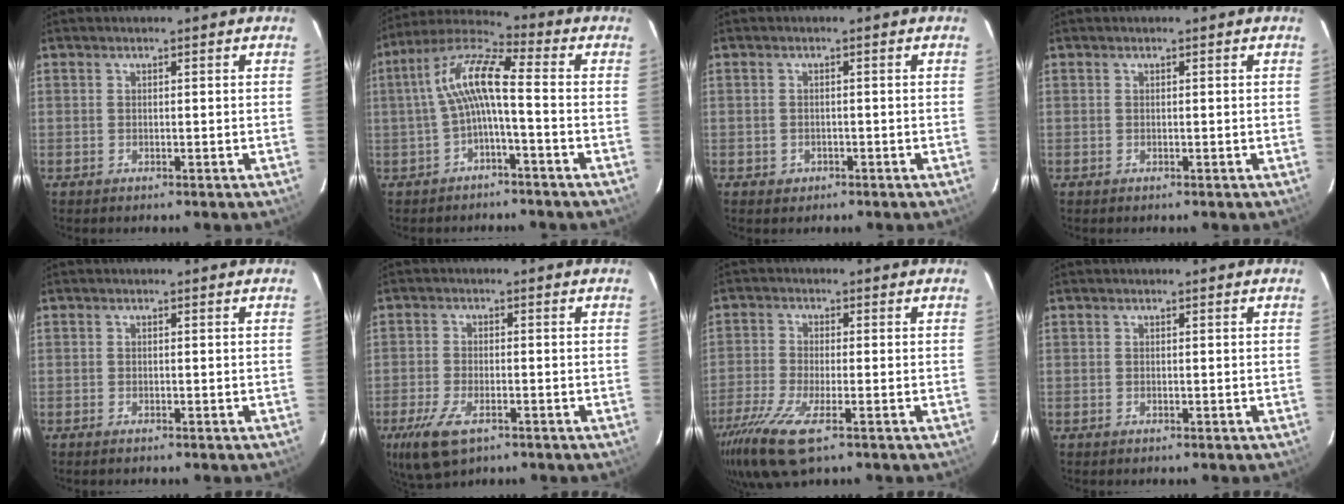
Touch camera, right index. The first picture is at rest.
{"total": 9.2, "force": [-1.2, 1.5, 9.0], "torque": [-0.196, 0.024, -0.026]}
{"total": 1.8, "force": [-0.9, 1.6, 0.3], "torque": [-0.007, 0.001, -0.008]}
{"total": 0.0}
{"total": 0.5, "force": [-0.5, 0.1, 0.1], "torque": [-0.004, -0.002, -0.011]}
{"total": 8.6, "force": [-4.8, 3.8, 6.0], "torque": [-0.150, -0.025, -0.090]}
{"total": 11.8, "force": [-7.1, 2.8, 9.0], "torque": [-0.207, -0.045, -0.137]}
{"total": 0.0}